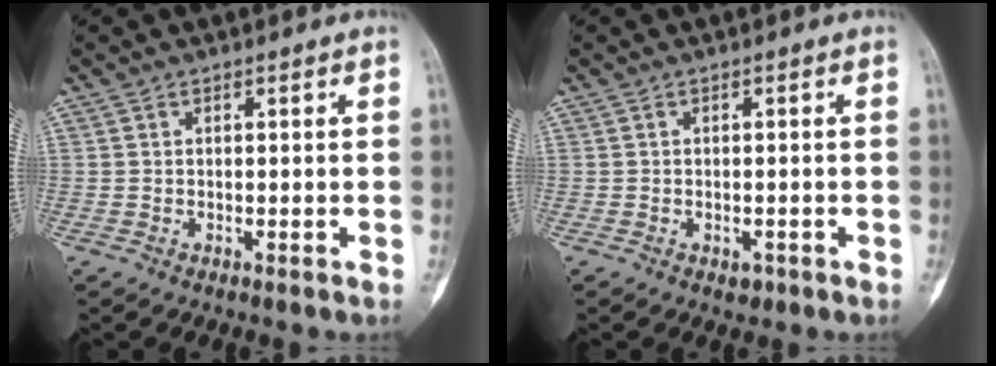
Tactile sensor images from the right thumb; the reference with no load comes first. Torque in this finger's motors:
{"motor_torque": [0.69, 0.29, 0.32, -0.47, 0.06]}